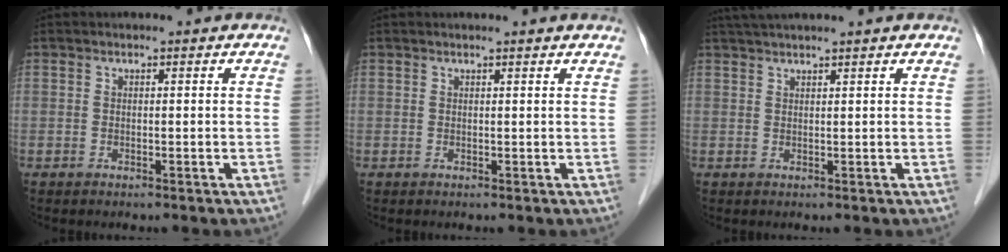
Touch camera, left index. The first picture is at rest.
{"total": 1.3, "force": [1.2, -0.3, 0.4], "torque": [-0.018, -0.001, 0.019]}
{"total": 5.9, "force": [5.0, -0.8, 2.9], "torque": [-0.042, 0.038, 0.080]}